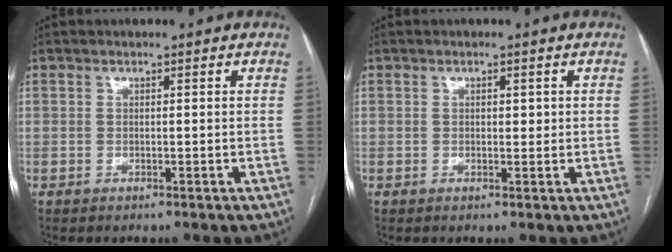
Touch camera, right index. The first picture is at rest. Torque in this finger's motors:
{"motor_torque": [0.01, 0.13, -0.06, 0.00]}